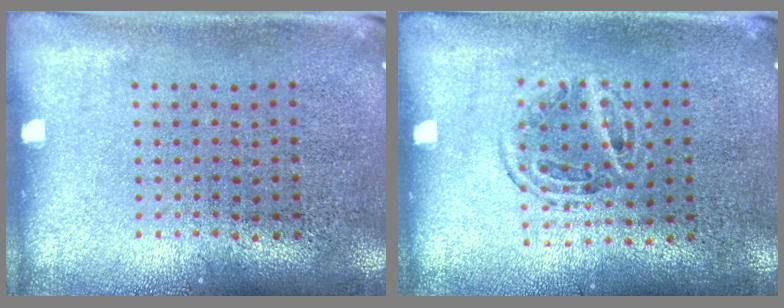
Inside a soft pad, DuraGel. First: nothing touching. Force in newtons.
{"total": 1.0, "press": 0.9, "slide": 0.4}